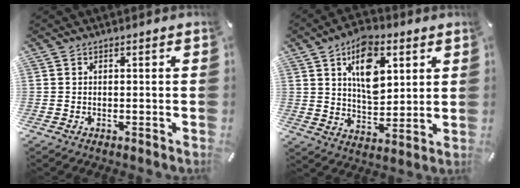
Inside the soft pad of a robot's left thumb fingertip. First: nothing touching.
{"total": 13.3, "force": [5.8, 8.0, 9.0], "torque": [-0.132, -0.016, 0.101]}